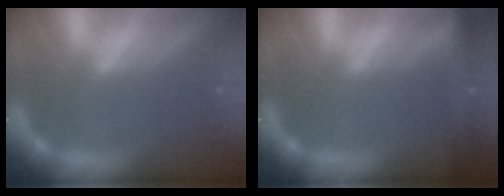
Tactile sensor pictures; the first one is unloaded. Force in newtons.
{"total": 6.0}